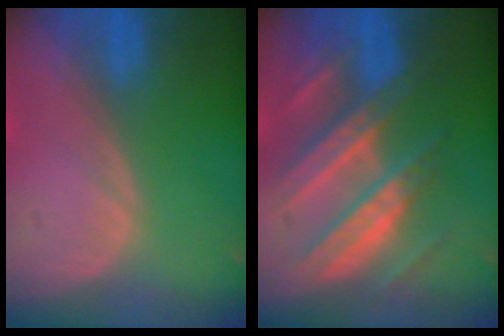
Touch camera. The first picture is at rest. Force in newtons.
{"total": 9.9, "press": 9.8, "slide": 0.9}